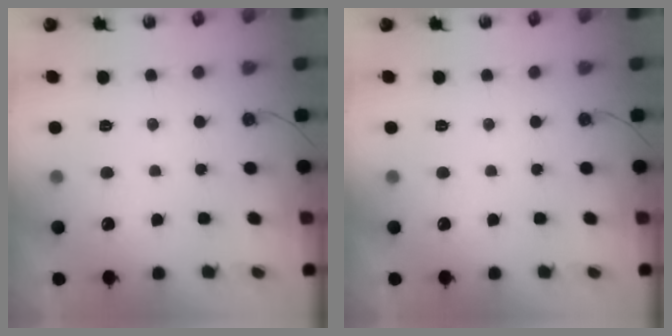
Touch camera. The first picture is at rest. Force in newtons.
{"total": 0.0}